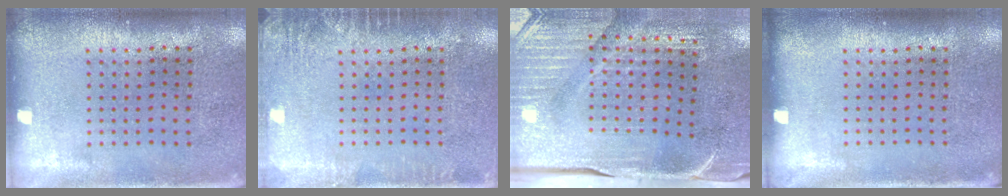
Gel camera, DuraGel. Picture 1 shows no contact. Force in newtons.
{"total": 2.1, "press": 2.1, "slide": 0.4}
{"total": 4.5, "press": 3.9, "slide": 2.3}
{"total": 0.0}